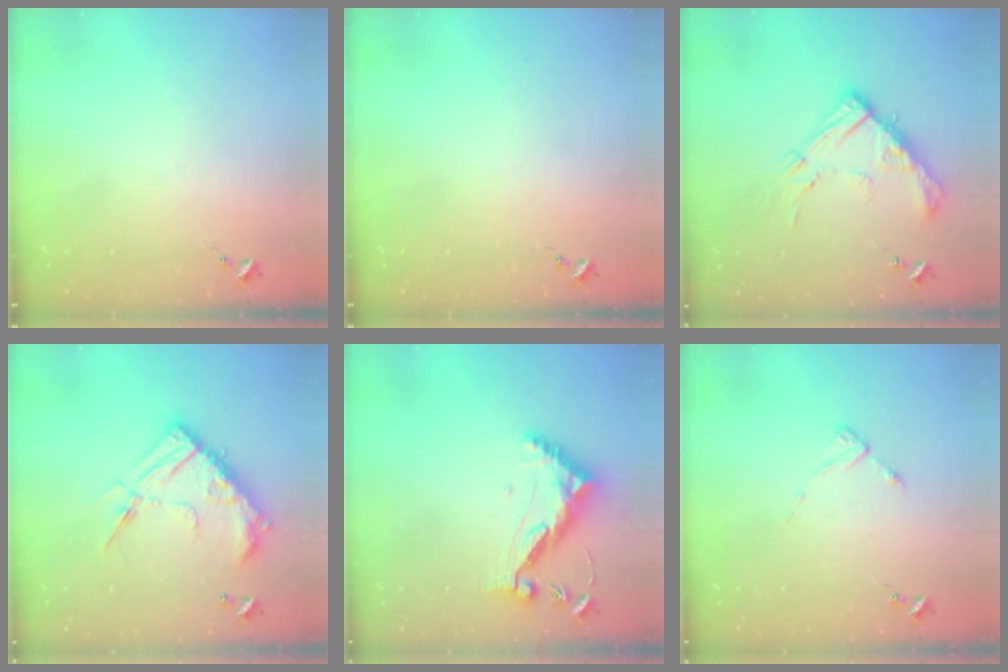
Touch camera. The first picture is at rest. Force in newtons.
{"total": 0.0}
{"total": 16.8, "press": 16.7, "slide": 1.7}
{"total": 18.6, "press": 18.5, "slide": 1.7}
{"total": 10.2, "press": 10.2, "slide": 0.8}
{"total": 2.7, "press": 2.7, "slide": 0.3}